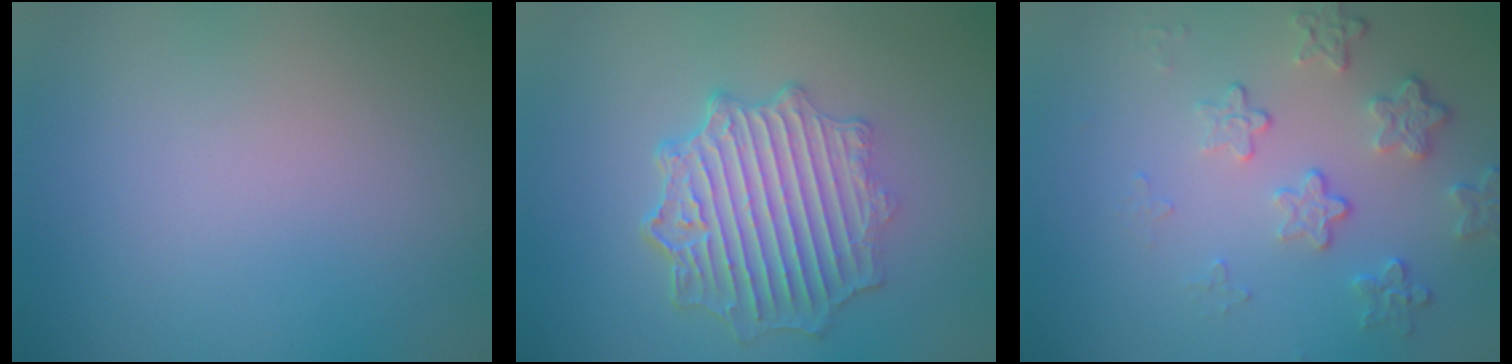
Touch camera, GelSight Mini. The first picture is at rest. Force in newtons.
{"total": 6.6, "press": 5.2, "slide": 4.0}
{"total": 4.0, "press": 3.0, "slide": 2.8}